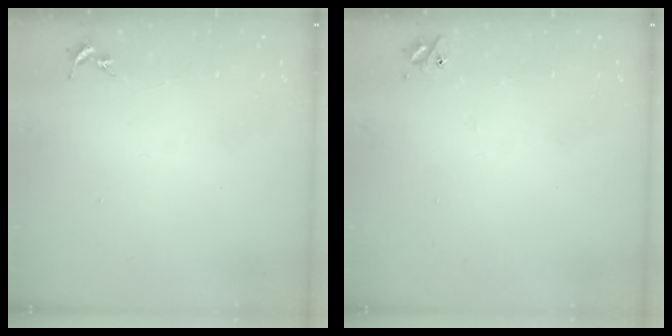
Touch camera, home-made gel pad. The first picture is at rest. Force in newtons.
{"total": 4.5, "press": 4.5, "slide": 0.6}